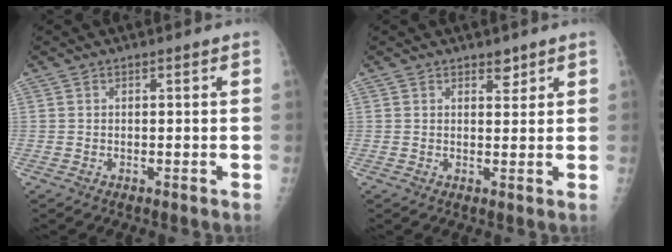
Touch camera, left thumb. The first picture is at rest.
{"total": 2.1, "force": [1.5, 1.1, 0.9], "torque": [0.003, -0.009, 0.020]}